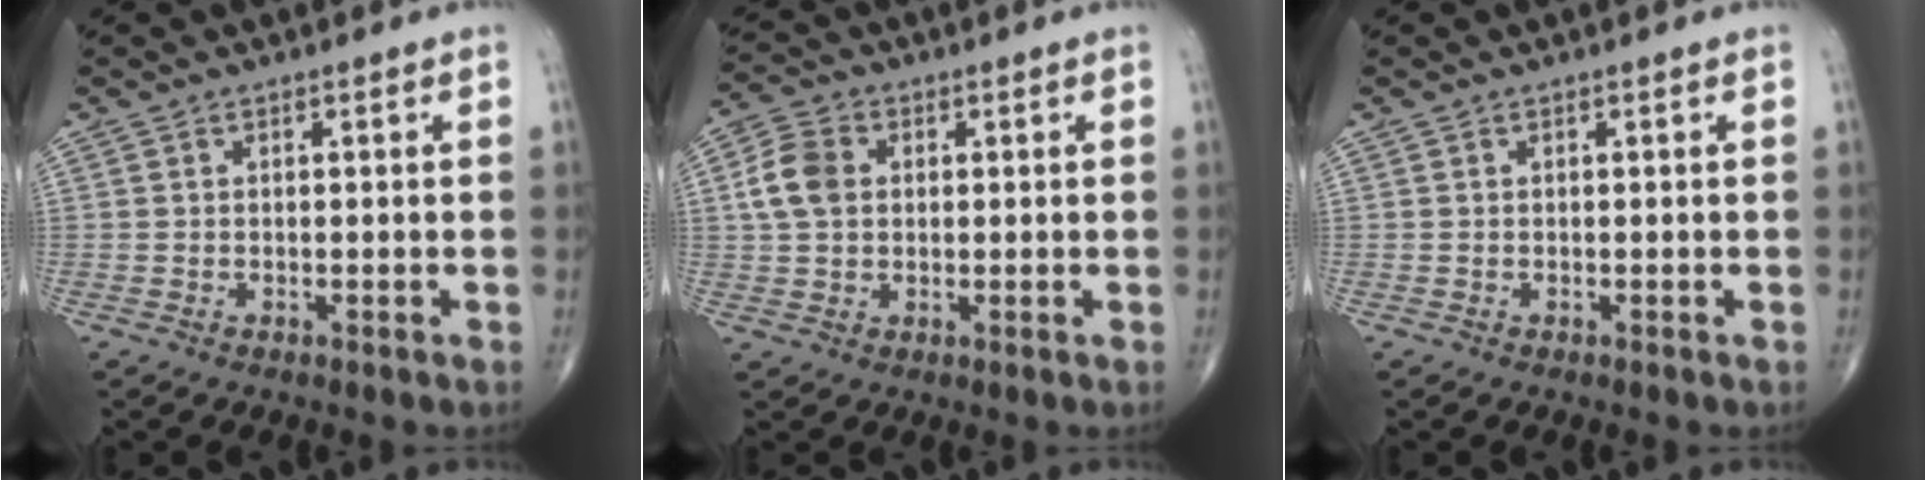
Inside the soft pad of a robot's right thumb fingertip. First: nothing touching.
{"total": 7.0, "force": [1.1, 5.2, 4.5], "torque": [-0.083, 0.010, 0.016]}
{"total": 0.0}